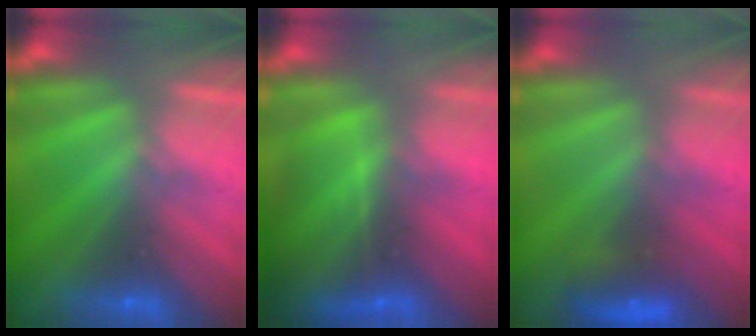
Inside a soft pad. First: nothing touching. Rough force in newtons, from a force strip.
{"total": 9.4}
{"total": 2.9}